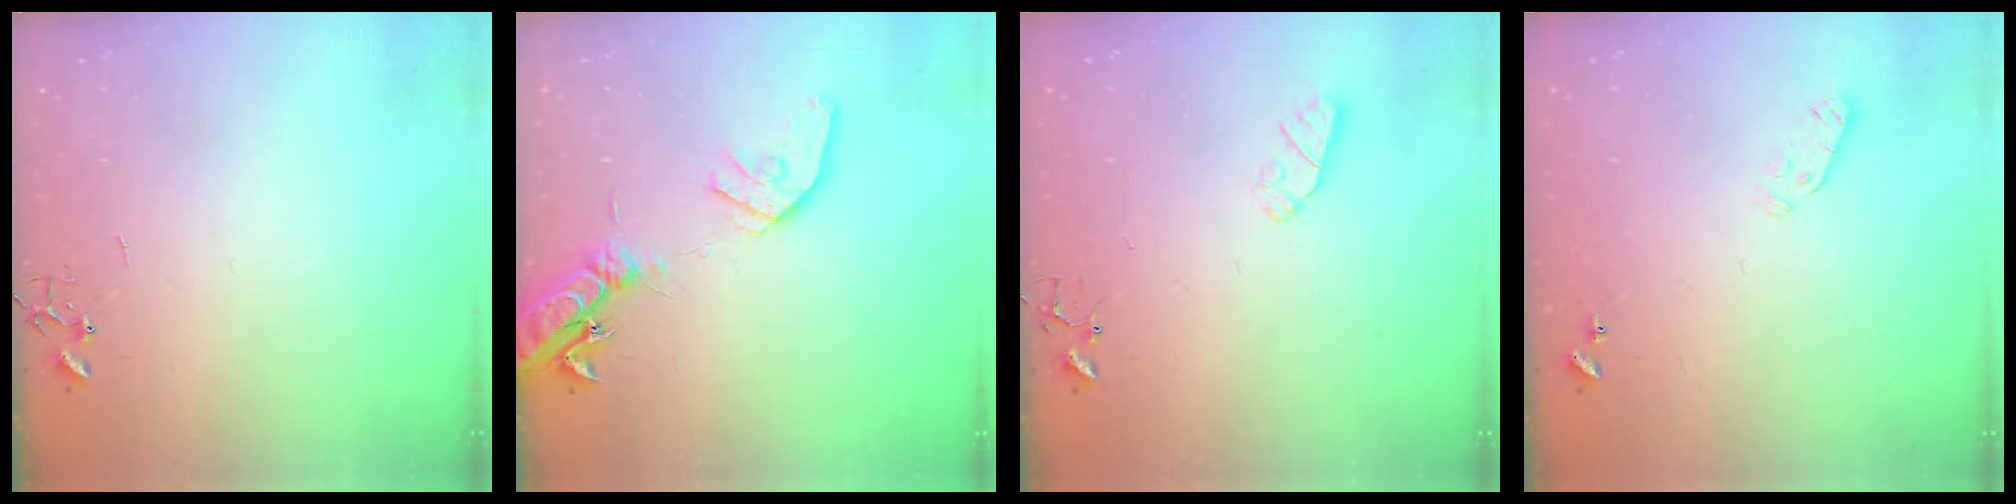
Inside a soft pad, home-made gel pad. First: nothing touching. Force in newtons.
{"total": 16.5, "press": 16.2, "slide": 2.9}
{"total": 6.2, "press": 6.2, "slide": 0.3}
{"total": 3.9, "press": 3.8, "slide": 0.7}